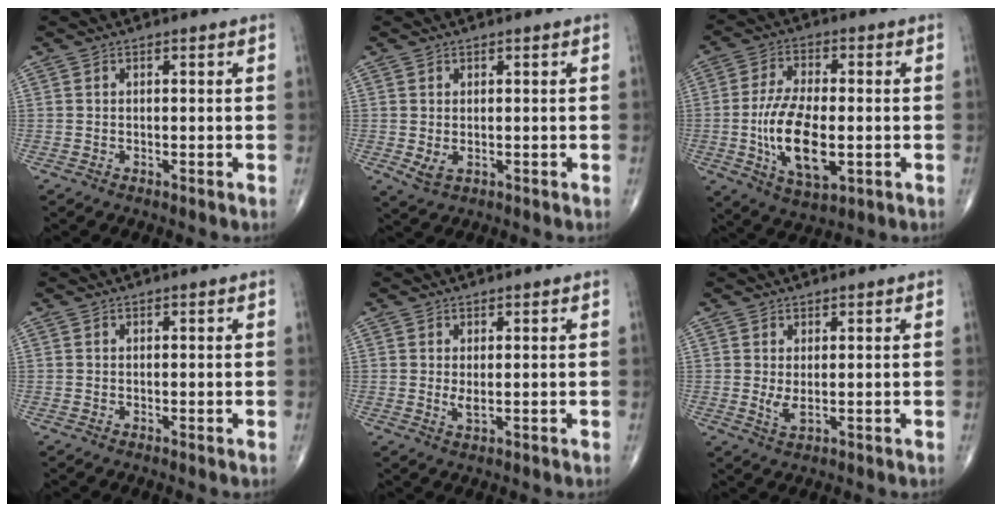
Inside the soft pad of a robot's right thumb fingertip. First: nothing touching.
{"total": 2.5, "force": [-0.1, 1.6, 1.9], "torque": [-0.037, -0.005, 0.005]}
{"total": 14.2, "force": [-2.3, 6.6, 12.3], "torque": [-0.229, -0.005, -0.036]}
{"total": 0.0}
{"total": 1.7, "force": [0.3, 0.6, 1.6], "torque": [-0.032, -0.007, 0.008]}
{"total": 2.4, "force": [0.4, 0.9, 2.2], "torque": [-0.045, -0.010, 0.012]}